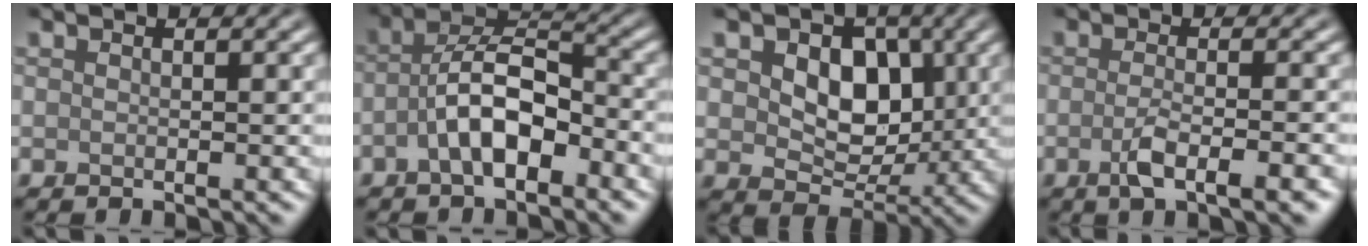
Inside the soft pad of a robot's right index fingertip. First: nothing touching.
{"total": 5.8, "force": [-2.1, 2.6, 4.8], "torque": [-0.085, 0.016, -0.045]}
{"total": 6.3, "force": [1.3, 4.5, 4.3], "torque": [-0.072, -0.008, 0.016]}
{"total": 4.3, "force": [-1.7, 1.1, 3.8], "torque": [-0.067, -0.002, -0.033]}